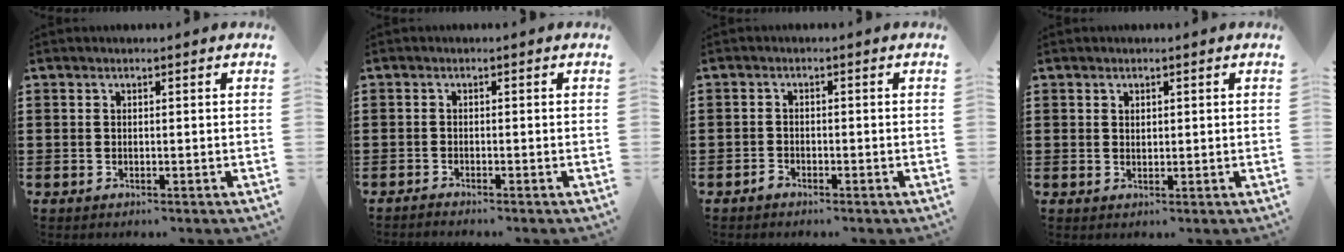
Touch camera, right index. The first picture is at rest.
{"total": 0.9, "force": [-0.9, -0.1, 0.0], "torque": [-0.001, 0.001, -0.019]}
{"total": 1.3, "force": [-1.1, 0.6, 0.3], "torque": [-0.007, 0.001, -0.024]}
{"total": 0.9, "force": [0.6, 0.5, 0.3], "torque": [-0.007, 0.003, 0.012]}